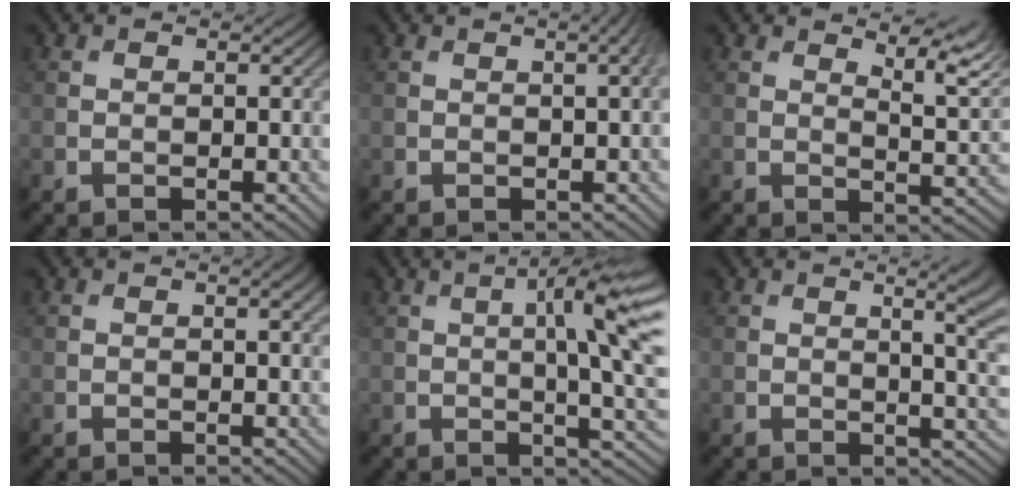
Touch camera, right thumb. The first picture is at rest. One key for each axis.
{"total": 2.4, "fx": 0.5, "fy": 0.6, "fz": 2.3, "tx": -0.021, "ty": 0.013, "tz": 0.001}
{"total": 6.2, "fx": 3.9, "fy": 1.5, "fz": 4.6, "tx": -0.074, "ty": 0.002, "tz": 0.070}
{"total": 1.5, "fx": 0.5, "fy": 0.2, "fz": 1.4, "tx": -0.018, "ty": 0.004, "tz": 0.009}
{"total": 10.4, "fx": 1.7, "fy": 2.3, "fz": 10.0, "tx": -0.135, "ty": 0.012, "tz": 0.024}
{"total": 7.3, "fx": 1.8, "fy": 2.5, "fz": 6.6, "tx": -0.058, "ty": 0.024, "tz": 0.012}